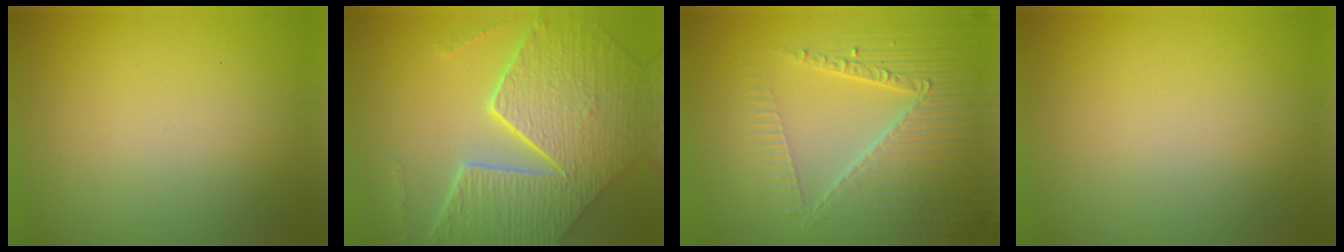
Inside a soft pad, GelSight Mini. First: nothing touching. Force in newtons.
{"total": 8.8, "press": 6.3, "slide": 6.2}
{"total": 6.6, "press": 5.2, "slide": 4.1}
{"total": 0.0}